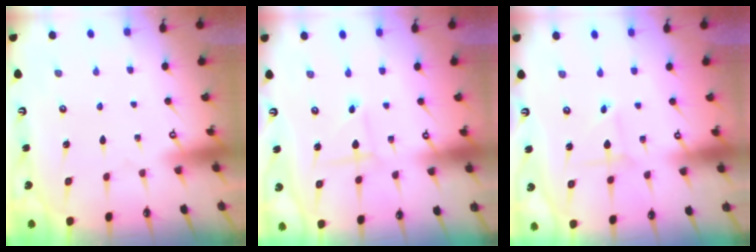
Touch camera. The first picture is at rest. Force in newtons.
{"total": 1.4, "press": 1.3, "slide": 0.1}
{"total": 1.0, "press": 1.0, "slide": 0.1}